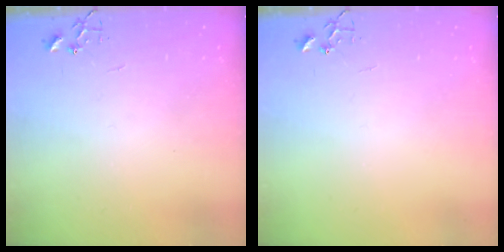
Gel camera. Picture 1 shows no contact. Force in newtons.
{"total": 0.0}